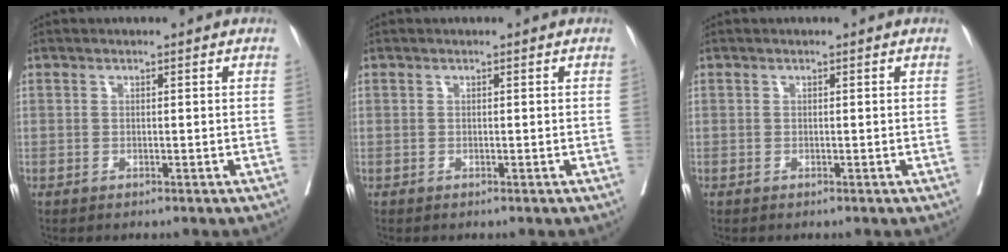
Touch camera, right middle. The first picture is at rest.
{"total": 0.0}
{"total": 0.0}